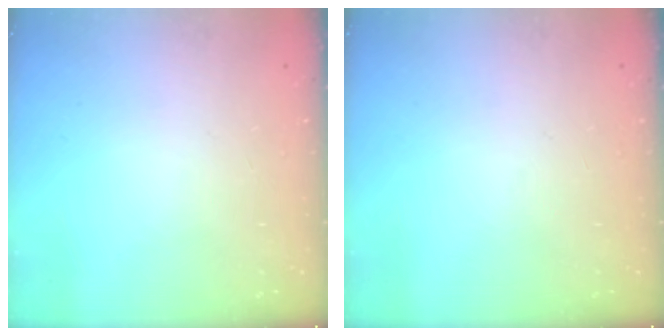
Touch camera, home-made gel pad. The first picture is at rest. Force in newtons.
{"total": 0.0}